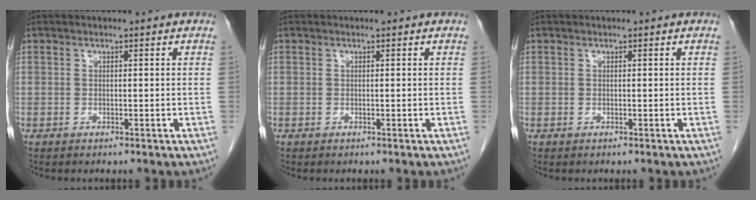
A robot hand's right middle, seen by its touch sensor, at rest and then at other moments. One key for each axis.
{"total": 0.0}
{"total": 0.0}